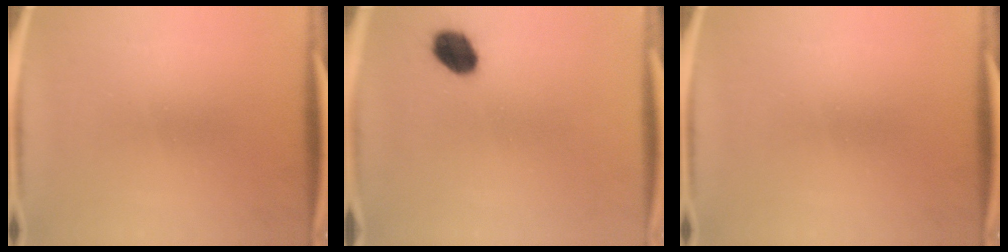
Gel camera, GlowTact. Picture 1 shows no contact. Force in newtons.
{"total": 6.4}
{"total": 0.0}